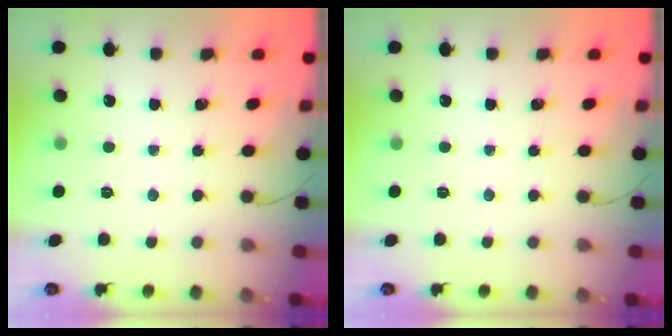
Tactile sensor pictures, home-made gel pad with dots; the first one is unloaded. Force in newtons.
{"total": 0.0}